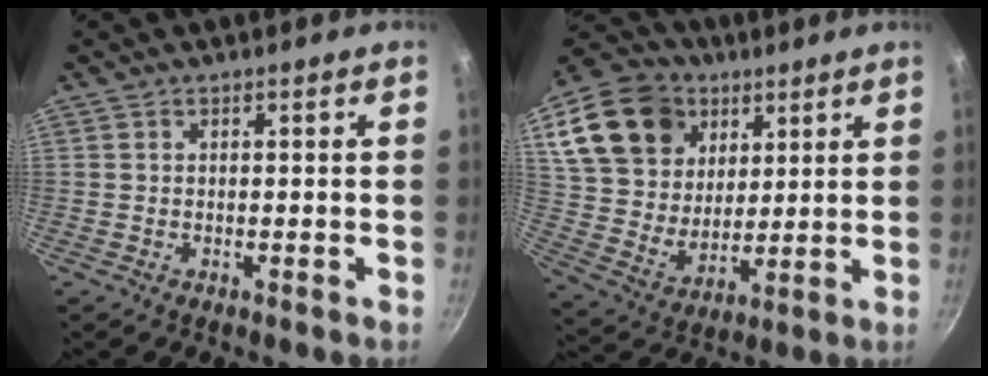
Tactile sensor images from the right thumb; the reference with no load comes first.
{"total": 21.7, "force": [9.5, 16.2, 10.9], "torque": [-0.189, -0.010, 0.179]}